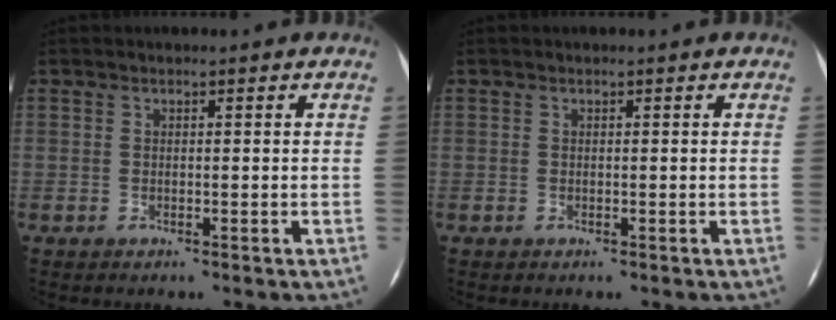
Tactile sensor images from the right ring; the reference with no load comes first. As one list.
[{"total": 0.0}]